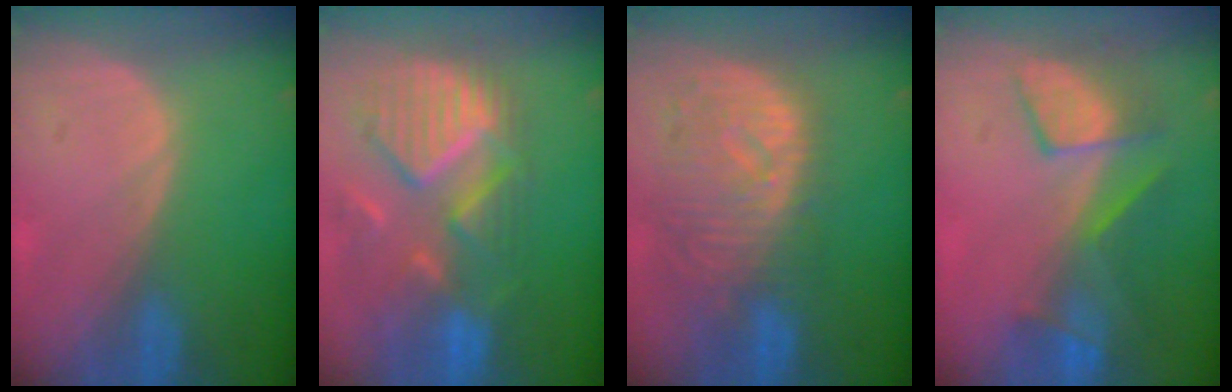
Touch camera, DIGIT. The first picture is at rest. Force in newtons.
{"total": 12.1, "press": 10.5, "slide": 6.1}
{"total": 11.1, "press": 9.7, "slide": 5.3}
{"total": 7.7, "press": 7.3, "slide": 2.6}